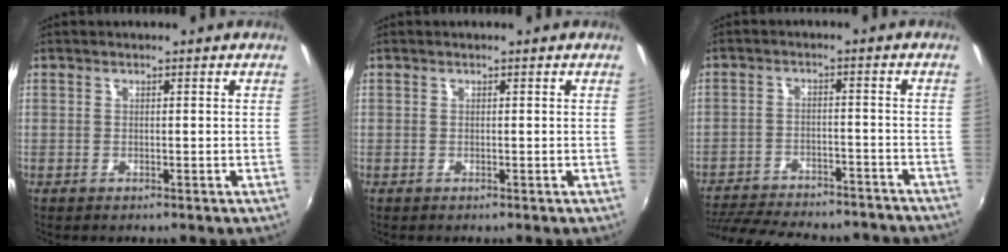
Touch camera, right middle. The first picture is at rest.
{"total": 0.0}
{"total": 23.2, "force": [-20.1, 7.1, 9.3], "torque": [-0.196, -0.006, -0.265]}